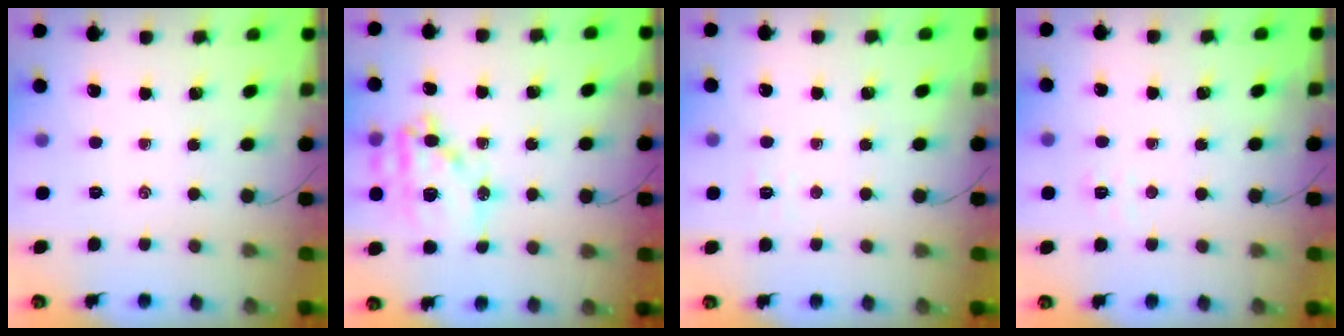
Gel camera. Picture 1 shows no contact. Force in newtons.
{"total": 17.6, "press": 17.2, "slide": 3.4}
{"total": 2.6, "press": 2.6, "slide": 0.5}
{"total": 3.6, "press": 3.4, "slide": 1.1}